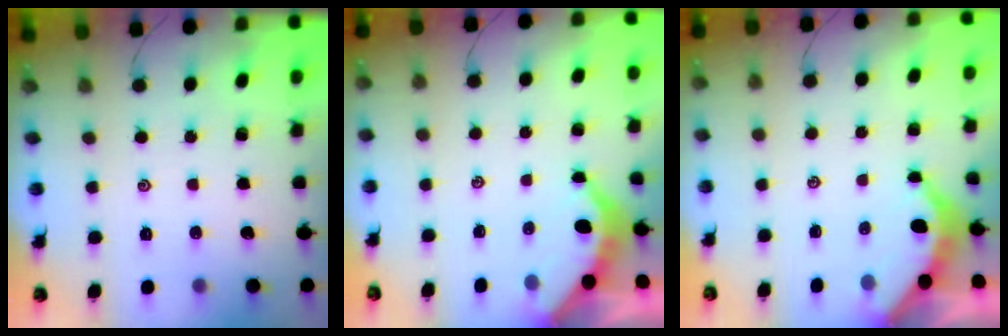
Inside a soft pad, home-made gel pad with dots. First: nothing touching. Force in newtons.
{"total": 3.7, "press": 3.7, "slide": 0.5}
{"total": 3.7, "press": 3.6, "slide": 0.5}